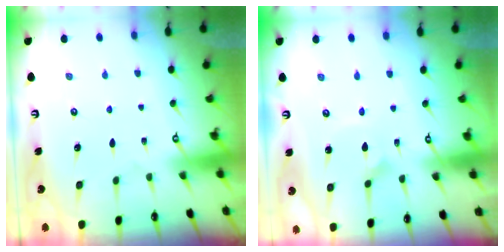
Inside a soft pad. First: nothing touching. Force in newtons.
{"total": 2.7, "press": 2.7, "slide": 0.1}